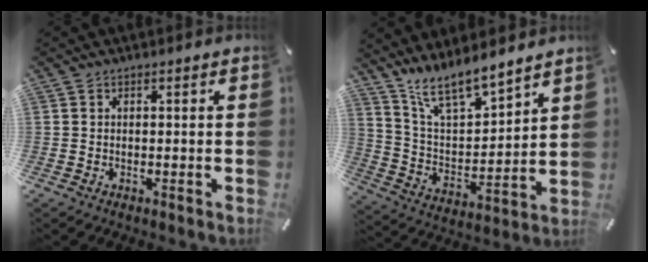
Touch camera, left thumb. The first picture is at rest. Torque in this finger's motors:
{"motor_torque": [1.42, -0.70, 1.05, -1.73, 0.11]}